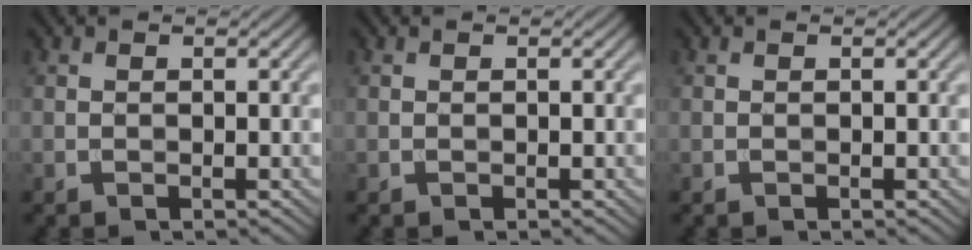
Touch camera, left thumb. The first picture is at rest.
{"total": 0.0}
{"total": 0.0}